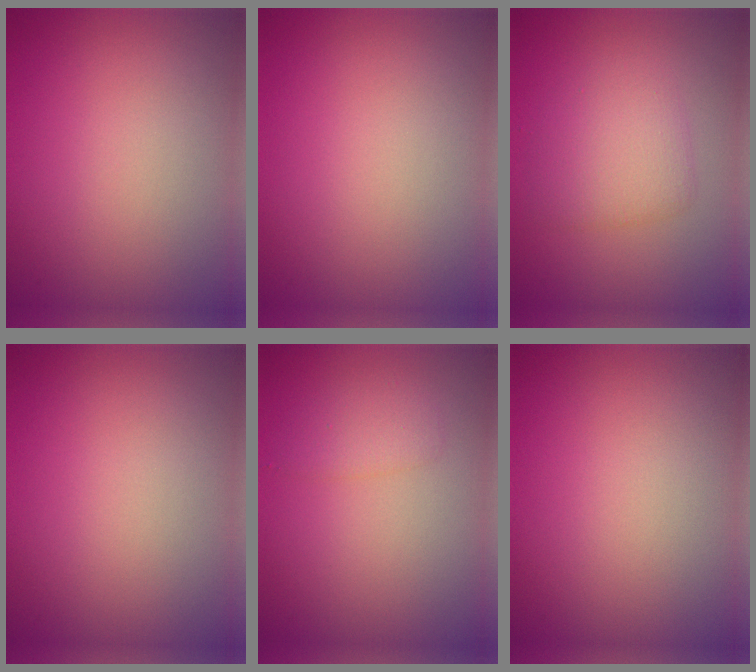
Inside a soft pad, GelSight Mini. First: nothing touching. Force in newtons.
{"total": 0.0}
{"total": 3.3, "press": 3.3, "slide": 0.1}
{"total": 0.0}
{"total": 1.4, "press": 1.4, "slide": 0.1}
{"total": 0.0}